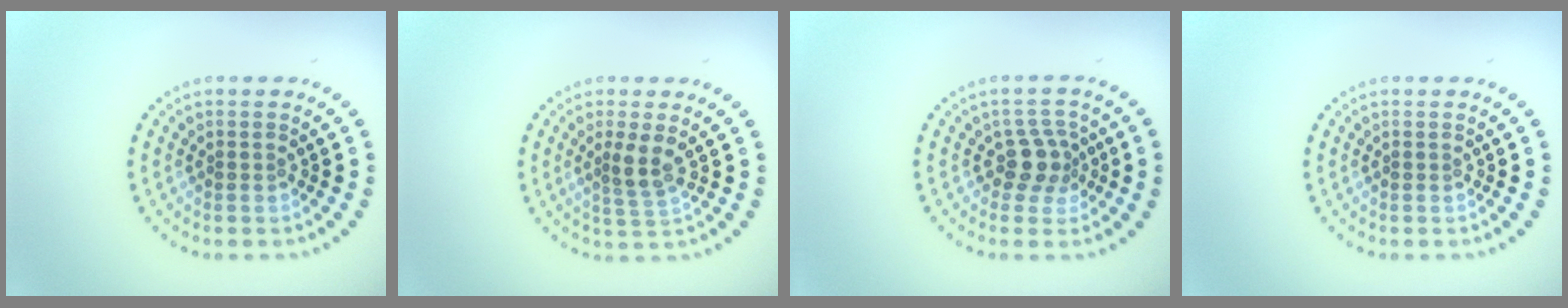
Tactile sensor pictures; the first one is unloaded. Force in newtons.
{"total": 2.3, "press": 1.7, "slide": 1.4}
{"total": 2.7, "press": 2.1, "slide": 1.7}
{"total": 0.0}